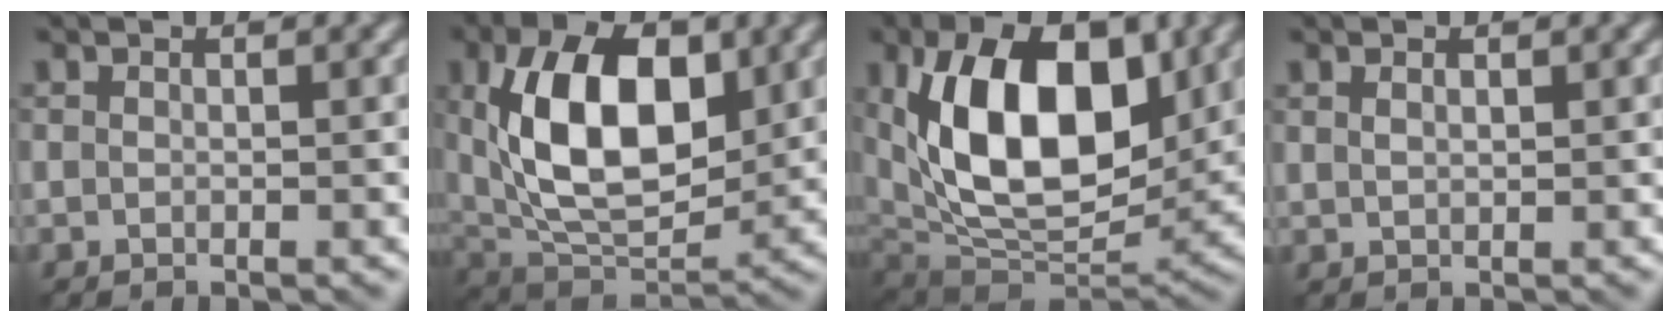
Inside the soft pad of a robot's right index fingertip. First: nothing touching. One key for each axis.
{"total": 11.4, "fx": 2.4, "fy": 6.2, "fz": 9.3, "tx": -0.157, "ty": 0.005, "tz": 0.037}
{"total": 14.2, "fx": 3.3, "fy": 7.9, "fz": 11.3, "tx": -0.174, "ty": 0.000, "tz": 0.052}
{"total": 1.0, "fx": 0.6, "fy": 0.4, "fz": 0.7, "tx": -0.017, "ty": -0.001, "tz": 0.015}